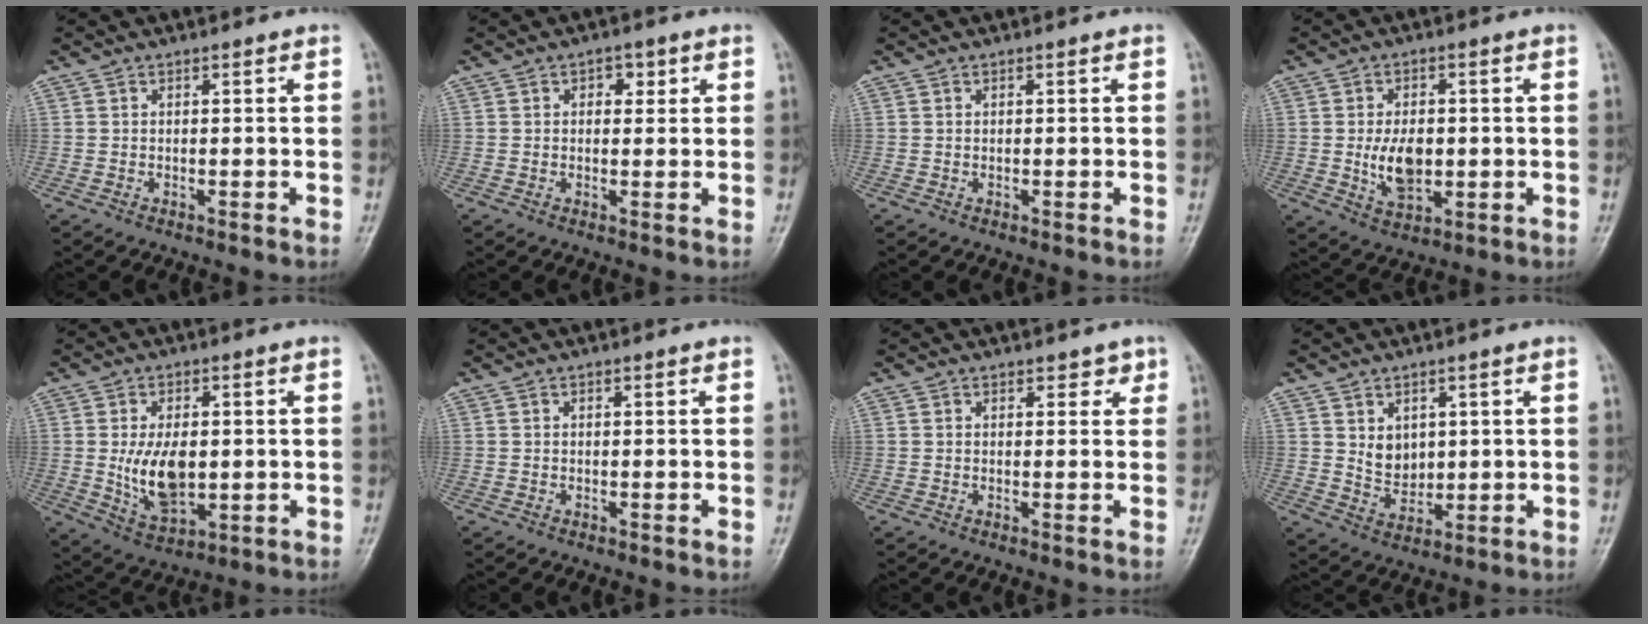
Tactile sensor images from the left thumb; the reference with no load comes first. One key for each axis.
{"total": 2.7, "fx": 1.1, "fy": 1.8, "fz": 1.7, "tx": -0.004, "ty": 0.000, "tz": 0.011}
{"total": 0.0}
{"total": 7.9, "fx": -0.5, "fy": 4.9, "fz": 6.2, "tx": -0.092, "ty": -0.006, "tz": -0.003}
{"total": 10.2, "fx": -0.1, "fy": 5.8, "fz": 8.4, "tx": -0.136, "ty": -0.010, "tz": 0.010}
{"total": 0.0}
{"total": 2.0, "fx": 1.4, "fy": 1.2, "fz": 0.8, "tx": 0.010, "ty": -0.005, "tz": 0.012}
{"total": 5.1, "fx": 1.5, "fy": 3.9, "fz": 2.8, "tx": -0.026, "ty": -0.017, "tz": 0.037}